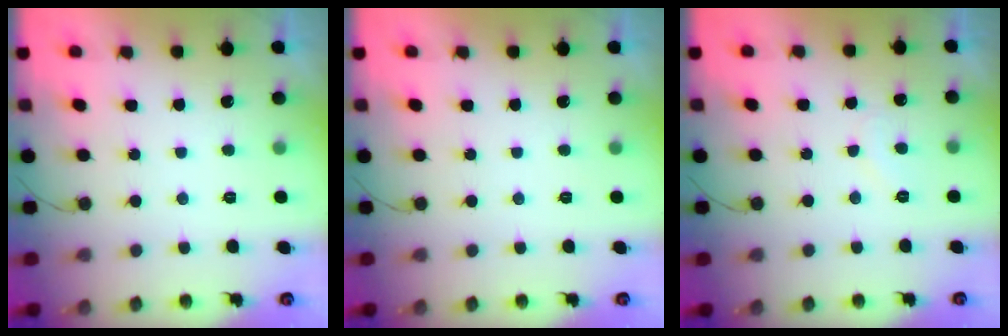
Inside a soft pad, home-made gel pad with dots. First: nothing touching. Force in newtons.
{"total": 0.0}
{"total": 5.6, "press": 5.6, "slide": 0.5}